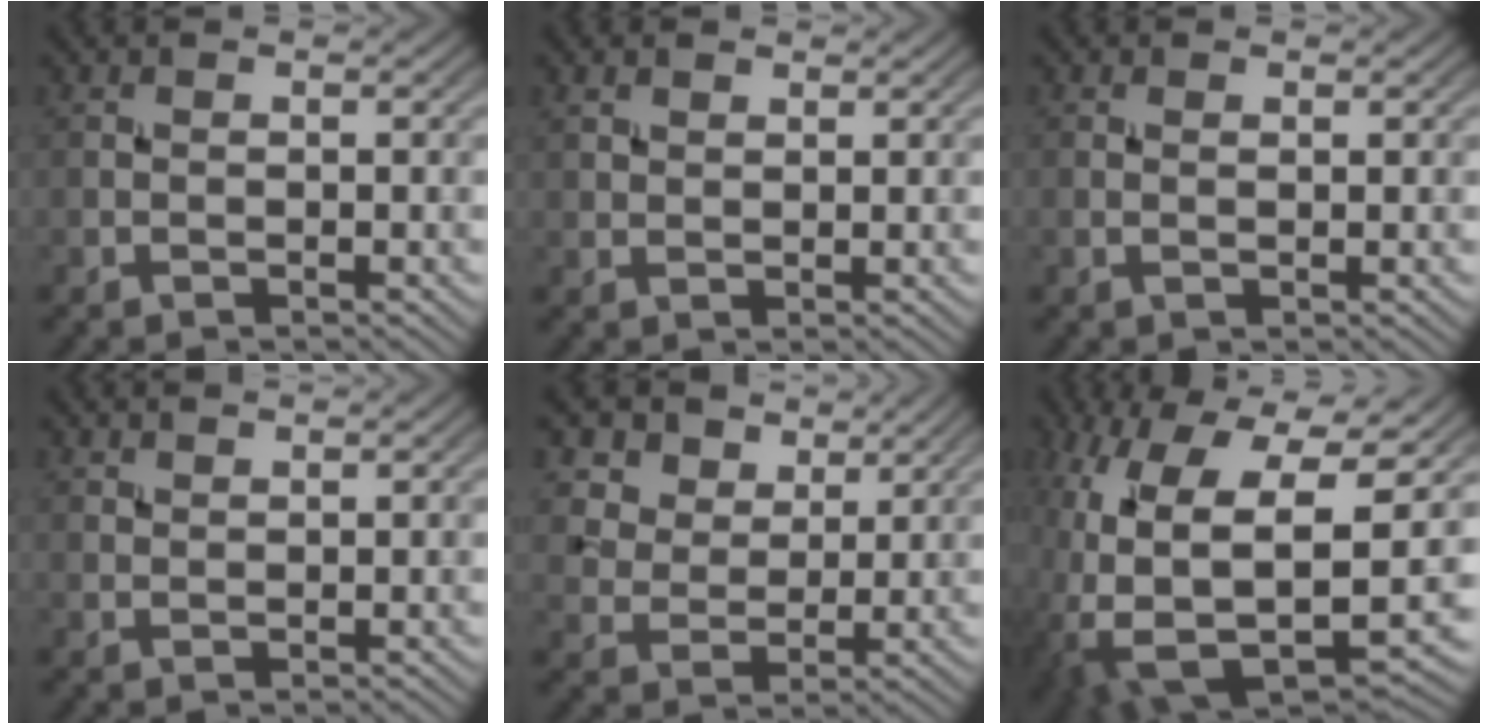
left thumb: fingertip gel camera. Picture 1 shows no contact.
{"total": 1.8, "force": [1.3, 0.9, 0.8], "torque": [-0.023, 0.002, 0.032]}
{"total": 0.6, "force": [0.4, 0.1, 0.5], "torque": [-0.010, 0.001, 0.006]}
{"total": 1.5, "force": [1.4, 0.2, 0.5], "torque": [-0.015, -0.001, 0.029]}
{"total": 8.7, "force": [6.1, 5.3, 3.1], "torque": [-0.091, -0.021, 0.130]}
{"total": 17.8, "force": [-0.2, 9.5, 15.1], "torque": [-0.298, -0.039, 0.032]}